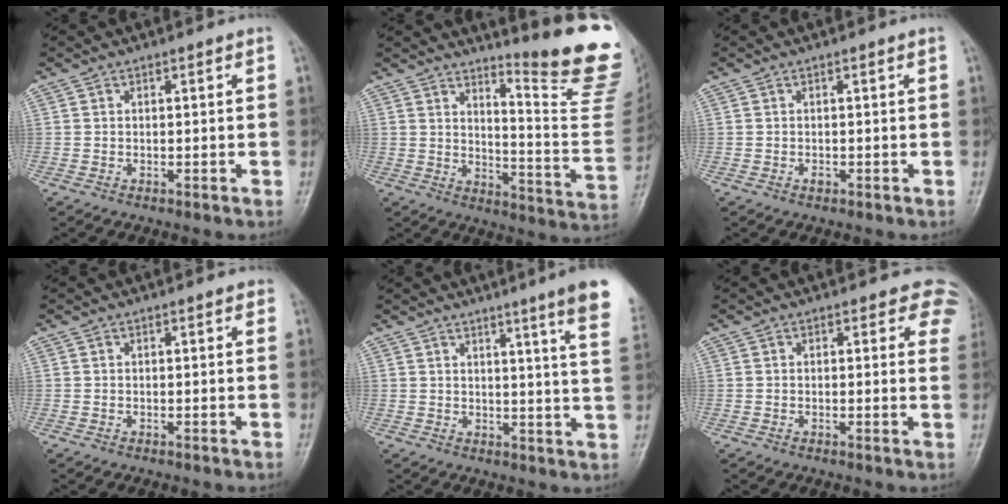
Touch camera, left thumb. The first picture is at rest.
{"total": 19.0, "force": [14.9, 1.3, 11.6], "torque": [-0.130, -0.169, 0.192]}
{"total": 0.7, "force": [-0.2, 0.4, 0.5], "torque": [-0.008, 0.003, -0.002]}
{"total": 0.8, "force": [0.6, 0.3, 0.5], "torque": [-0.008, -0.001, 0.002]}
{"total": 12.2, "force": [7.9, -0.2, 9.3], "torque": [-0.112, -0.038, 0.080]}
{"total": 5.3, "force": [3.8, 2.8, 2.4], "torque": [0.009, -0.014, 0.019]}